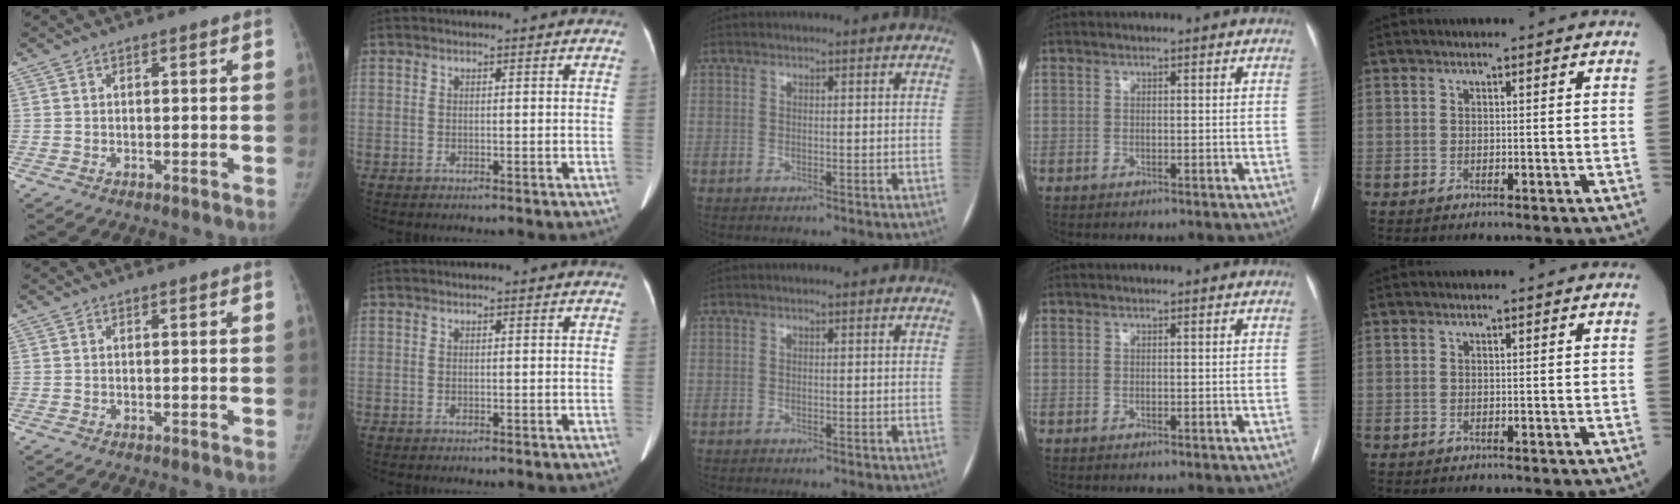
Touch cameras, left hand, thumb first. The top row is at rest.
{}